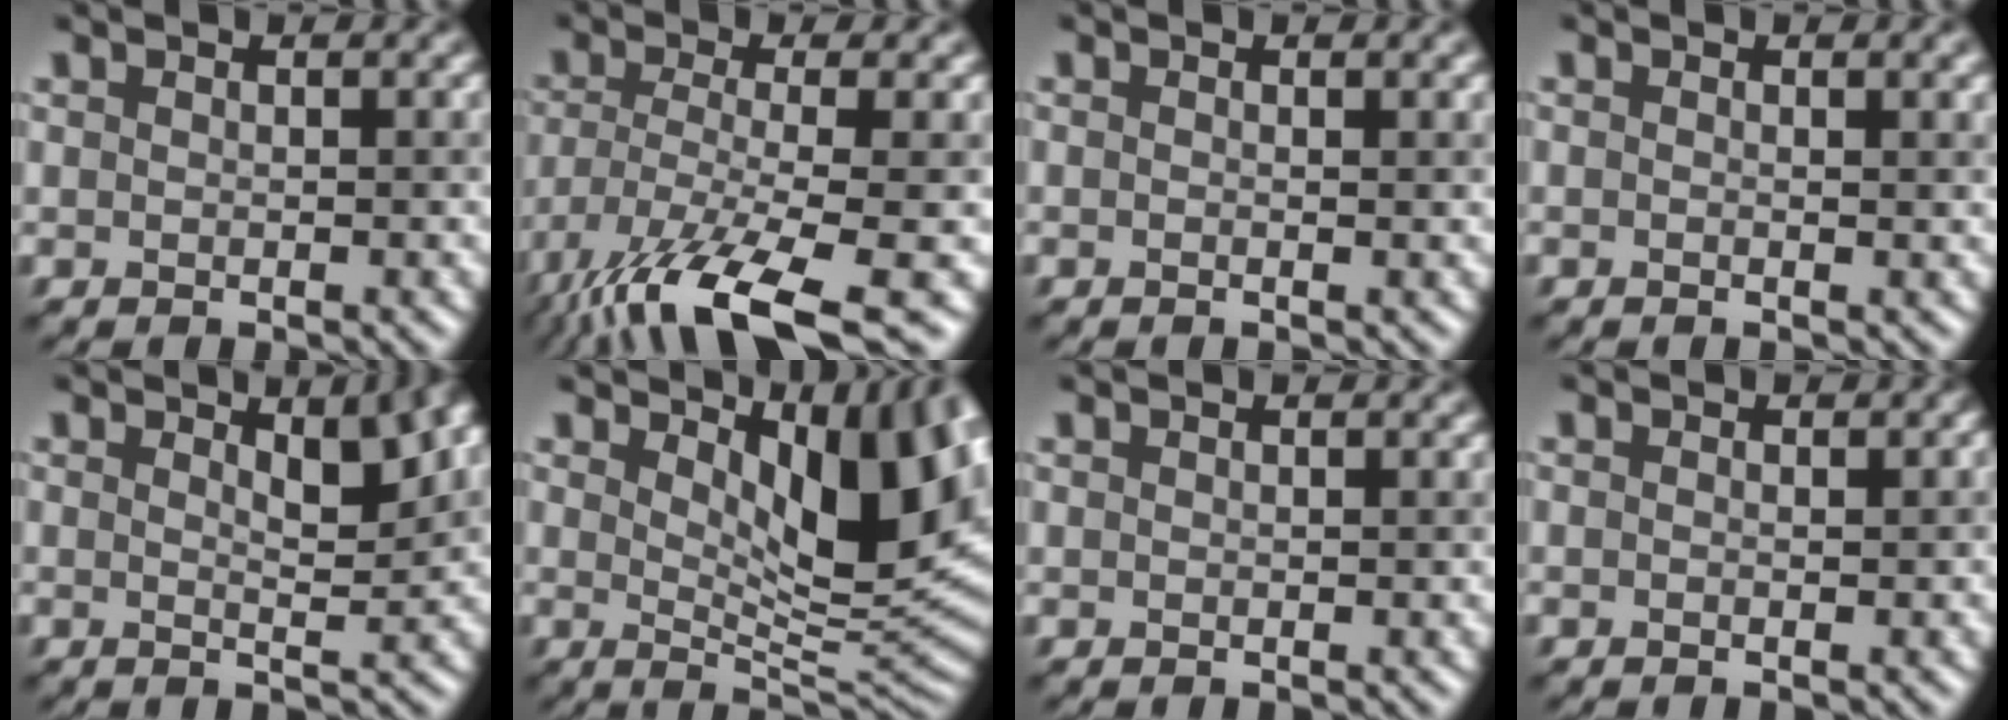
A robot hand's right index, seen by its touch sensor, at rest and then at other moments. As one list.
[{"total": 11.1, "force": [-6.7, 2.7, 8.5], "torque": [-0.166, -0.021, -0.118]}, {"total": 1.3, "force": [0.3, 0.5, 1.2], "torque": [-0.013, -0.004, -0.012]}, {"total": 2.1, "force": [0.5, 0.8, 1.8], "torque": [-0.016, 0.001, -0.012]}, {"total": 5.2, "force": [1.9, 1.6, 4.5], "torque": [-0.030, 0.015, 0.013]}, {"total": 9.7, "force": [3.2, 3.0, 8.6], "torque": [-0.123, -0.014, 0.058]}, {"total": 0.0}, {"total": 1.3, "force": [0.1, 0.6, 1.1], "torque": [-0.002, 0.000, -0.010]}]